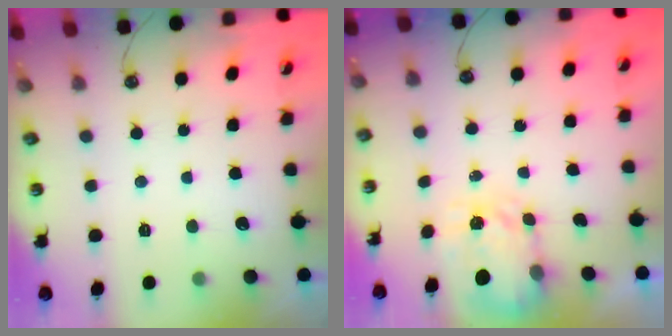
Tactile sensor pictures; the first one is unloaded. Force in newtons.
{"total": 3.6, "press": 3.5, "slide": 0.5}